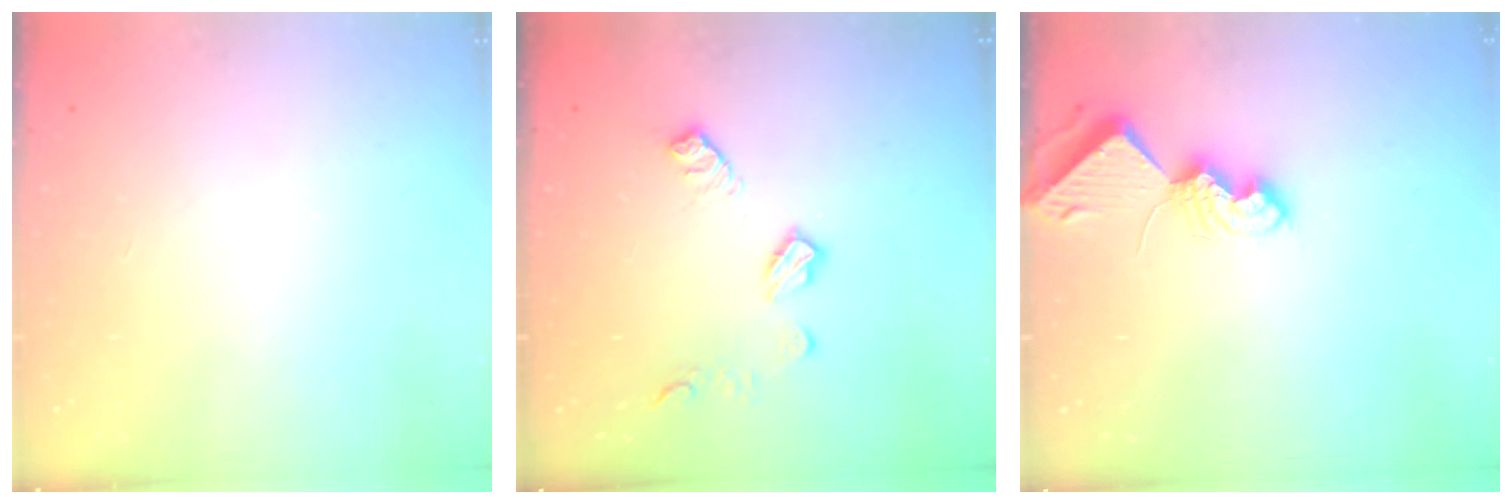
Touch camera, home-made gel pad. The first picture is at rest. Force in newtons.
{"total": 8.8, "press": 8.8, "slide": 0.3}
{"total": 8.0, "press": 7.9, "slide": 1.1}